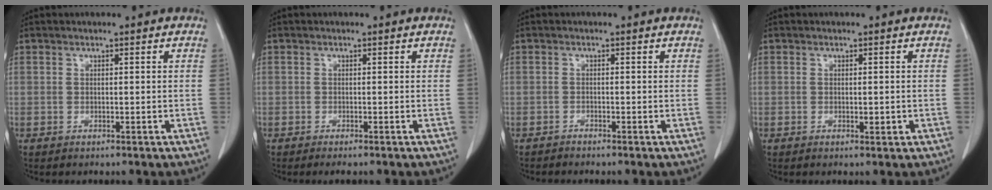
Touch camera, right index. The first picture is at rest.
{"total": 1.6, "force": [-1.3, 0.1, 0.9], "torque": [-0.009, -0.003, -0.017]}
{"total": 0.8, "force": [-0.7, -0.1, -0.1], "torque": [0.002, -0.002, -0.016]}
{"total": 1.3, "force": [-0.3, 0.5, 1.2], "torque": [-0.018, -0.002, -0.002]}